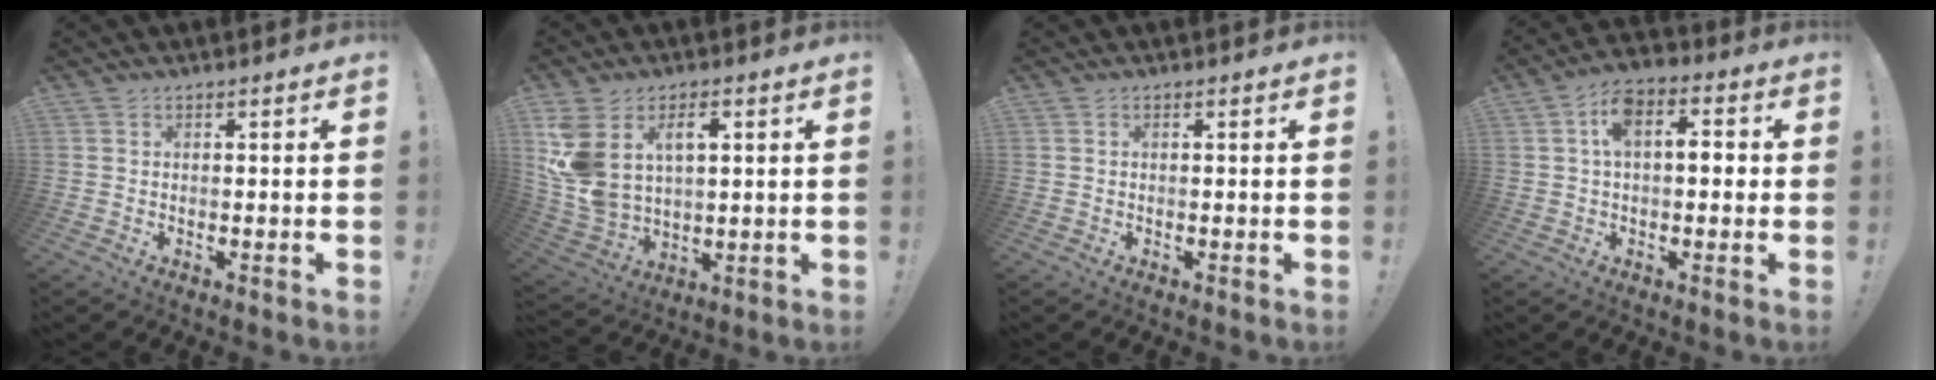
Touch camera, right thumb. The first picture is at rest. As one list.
[{"total": 14.6, "force": [5.4, 9.4, 9.7], "torque": [-0.203, -0.026, 0.098]}, {"total": 0.0}, {"total": 9.0, "force": [1.2, 5.3, 7.2], "torque": [-0.099, 0.008, 0.020]}]